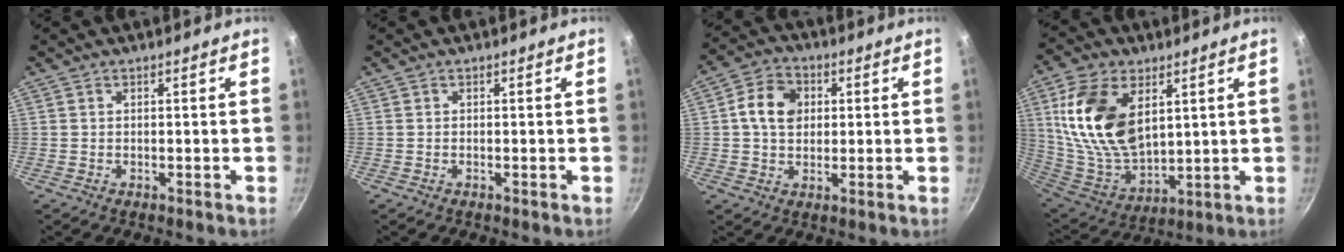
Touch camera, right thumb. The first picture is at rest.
{"total": 0.0}
{"total": 8.4, "force": [1.4, 6.5, 5.2], "torque": [-0.071, 0.010, 0.013]}
{"total": 19.8, "force": [6.1, 11.8, 14.7], "torque": [-0.262, -0.033, 0.130]}